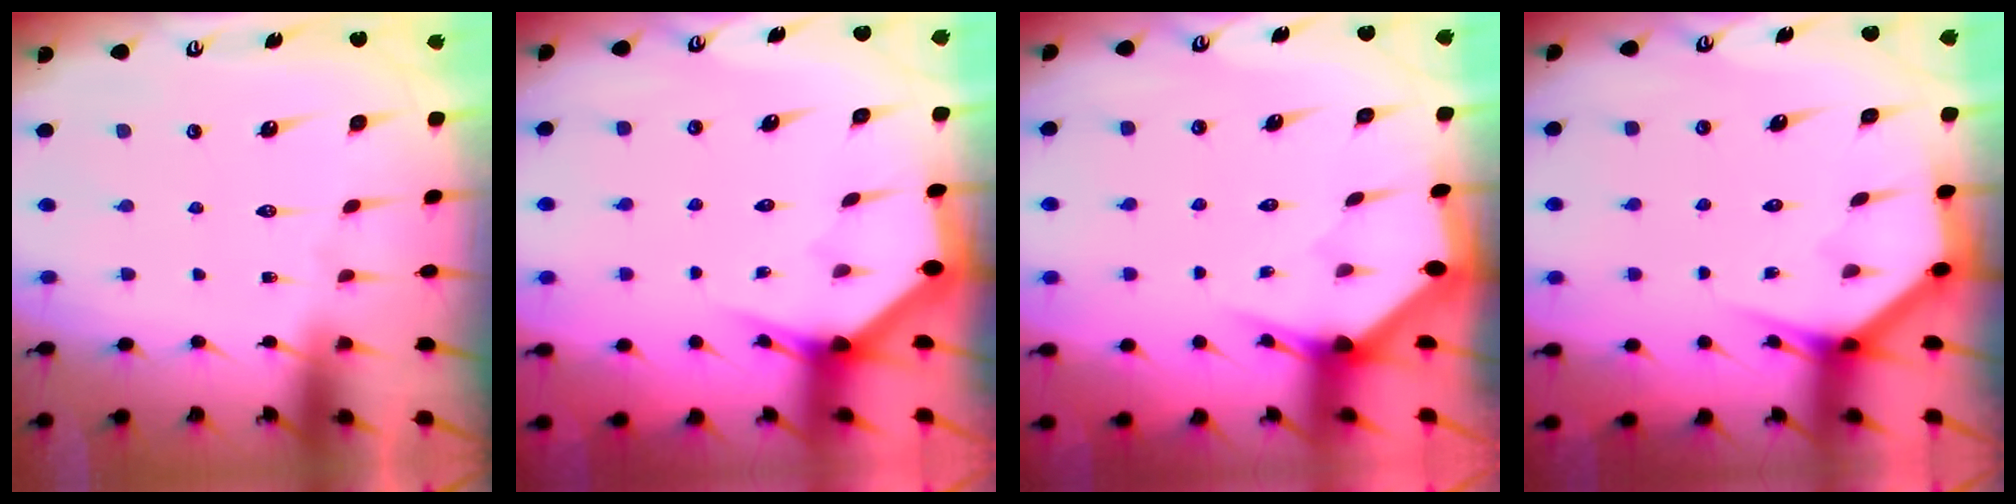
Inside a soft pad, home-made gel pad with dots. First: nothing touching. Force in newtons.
{"total": 3.0, "press": 3.0, "slide": 0.0}
{"total": 2.8, "press": 2.8, "slide": 0.1}
{"total": 3.4, "press": 3.4, "slide": 0.3}